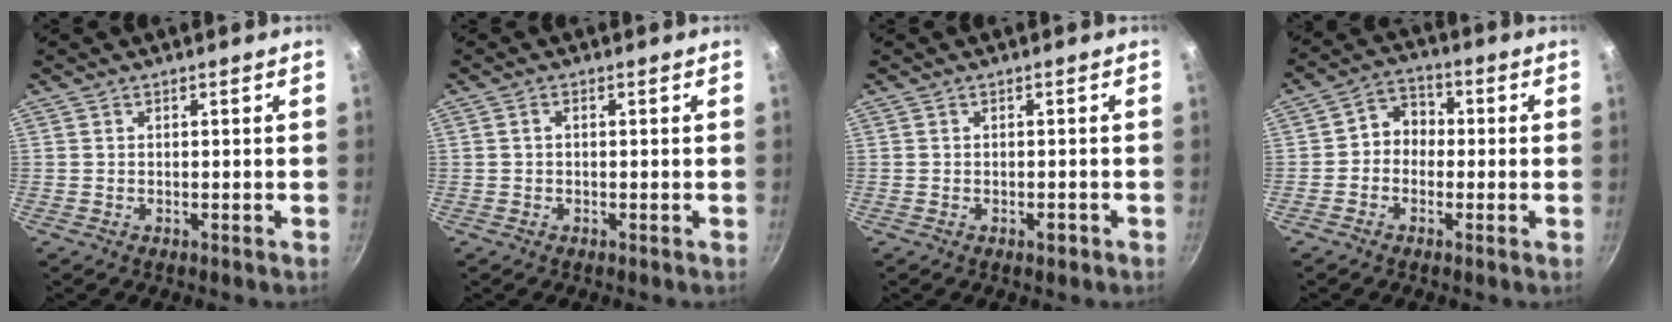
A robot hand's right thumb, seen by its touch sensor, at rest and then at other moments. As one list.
[{"total": 1.0, "force": [0.0, 0.6, 0.8], "torque": [-0.015, 0.006, 0.001]}, {"total": 1.3, "force": [-0.7, 0.7, 0.9], "torque": [-0.012, 0.006, -0.009]}, {"total": 5.7, "force": [-0.6, 4.9, 2.9], "torque": [-0.015, 0.020, -0.027]}]